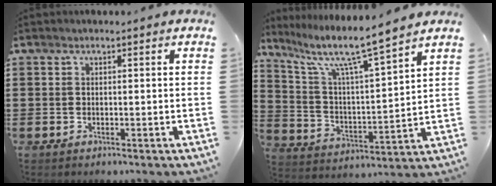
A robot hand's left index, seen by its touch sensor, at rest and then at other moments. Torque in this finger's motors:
{"motor_torque": [1.21, -0.93, 0.66, 0.20]}